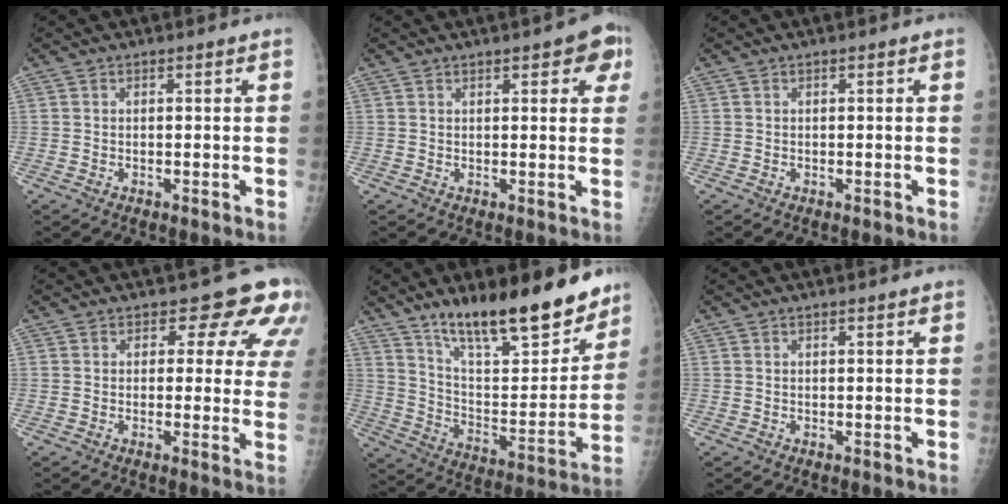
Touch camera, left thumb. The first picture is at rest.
{"total": 6.0, "force": [2.9, 2.2, 4.7], "torque": [-0.033, -0.005, 0.026]}
{"total": 0.0}
{"total": 9.3, "force": [6.2, 5.1, 4.7], "torque": [-0.007, -0.027, 0.049]}
{"total": 22.6, "force": [16.8, 6.7, 13.5], "torque": [-0.169, -0.094, 0.275]}
{"total": 0.6, "force": [0.5, 0.0, 0.4], "torque": [-0.007, 0.000, 0.009]}